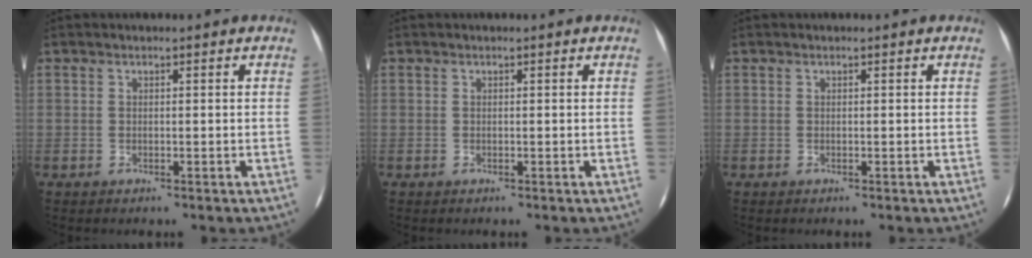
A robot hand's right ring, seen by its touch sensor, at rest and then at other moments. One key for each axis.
{"total": 0.0}
{"total": 0.0}